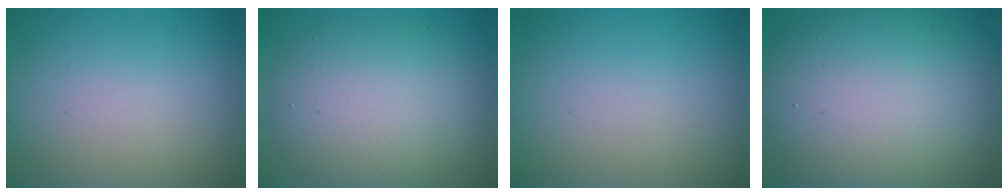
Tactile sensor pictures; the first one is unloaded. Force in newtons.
{"total": 7.3, "press": 7.3, "slide": 0.6}
{"total": 0.0}
{"total": 14.1, "press": 14.1, "slide": 0.9}